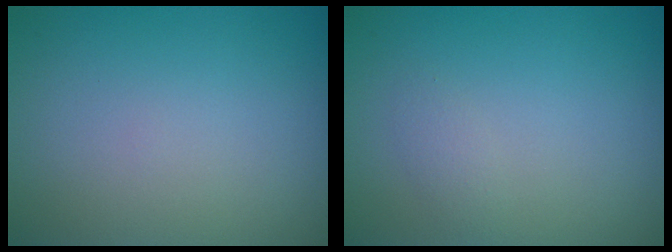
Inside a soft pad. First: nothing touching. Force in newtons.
{"total": 0.8, "press": 0.8, "slide": 0.0}